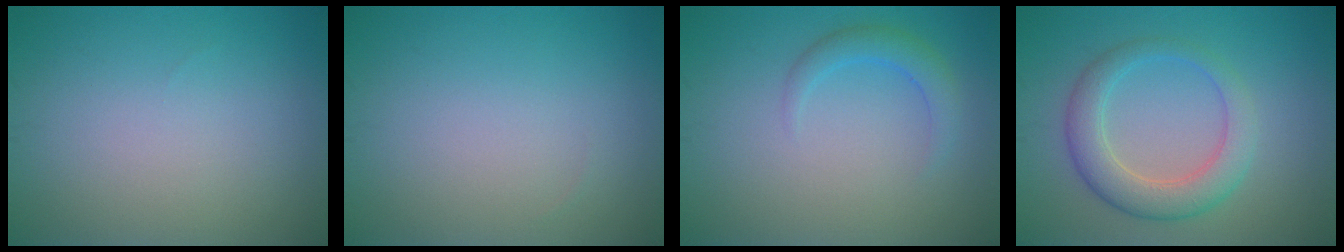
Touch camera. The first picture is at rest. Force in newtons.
{"total": 0.0}
{"total": 2.1, "press": 2.1, "slide": 0.3}
{"total": 4.5, "press": 4.5, "slide": 0.2}